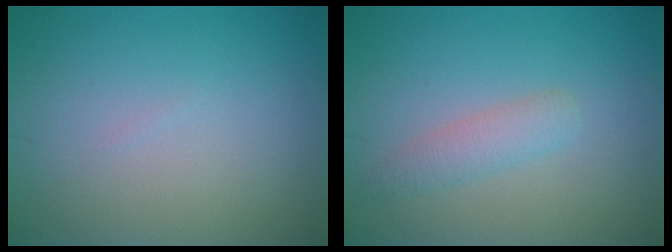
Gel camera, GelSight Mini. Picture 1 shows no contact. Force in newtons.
{"total": 1.9, "press": 1.9, "slide": 0.1}